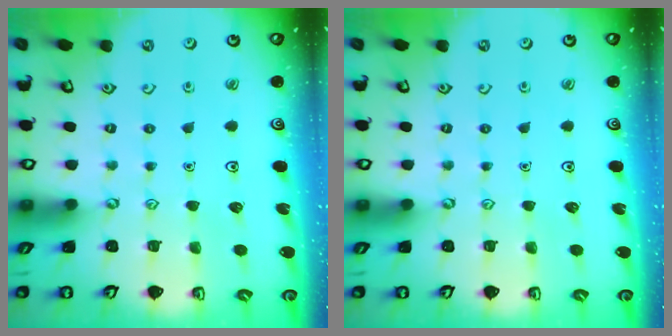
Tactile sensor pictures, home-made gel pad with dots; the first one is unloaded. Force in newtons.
{"total": 0.0}